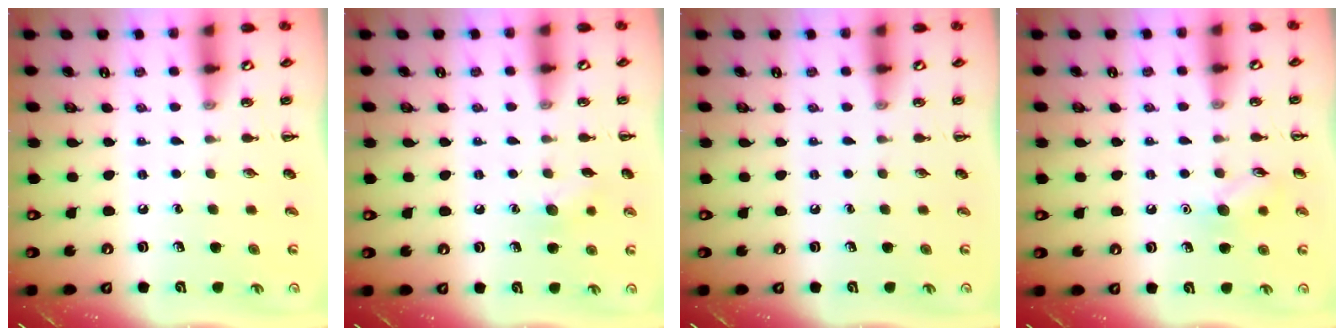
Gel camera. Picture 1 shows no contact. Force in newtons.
{"total": 6.6, "press": 6.4, "slide": 1.5}
{"total": 0.0}
{"total": 7.9, "press": 7.8, "slide": 1.3}